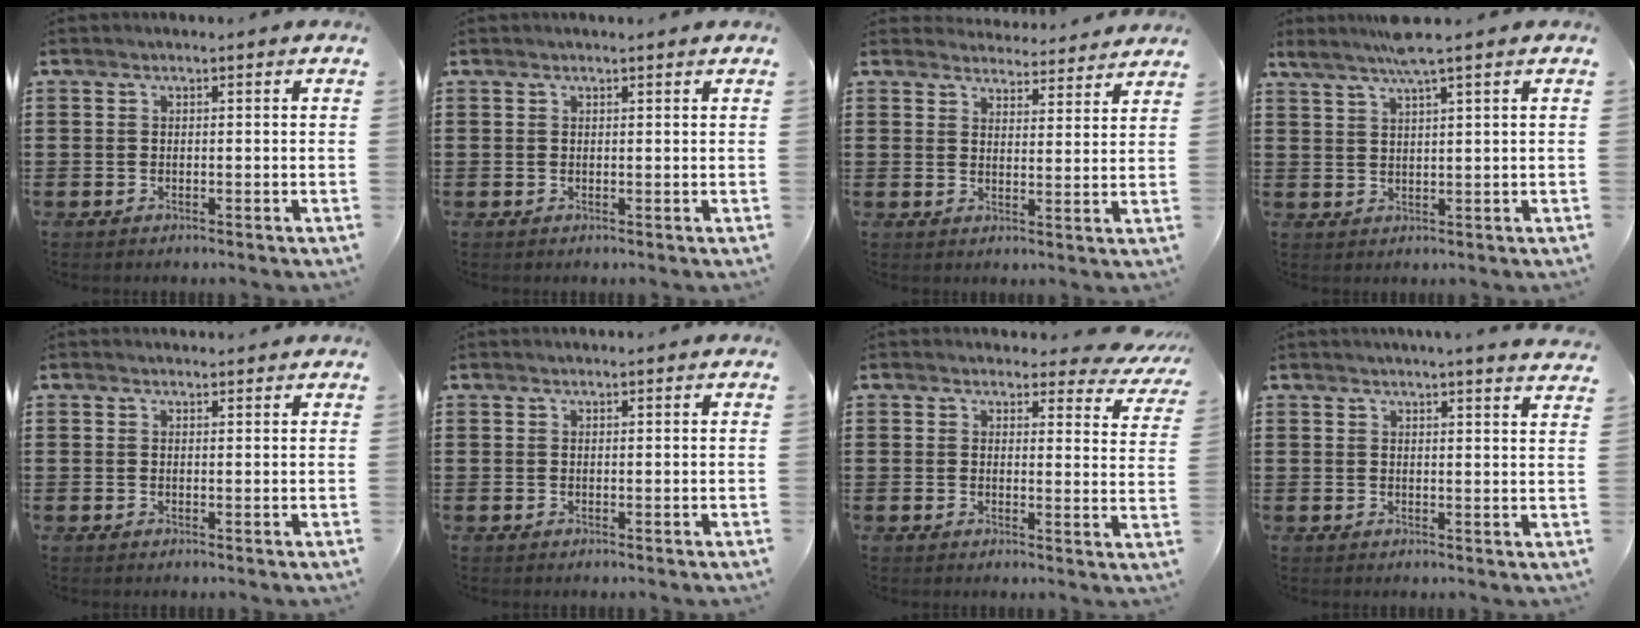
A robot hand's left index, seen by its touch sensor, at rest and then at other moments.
{"total": 0.6, "force": [0.5, 0.0, 0.3], "torque": [-0.006, -0.001, 0.010]}
{"total": 4.2, "force": [4.2, 0.2, 0.1], "torque": [-0.008, -0.025, 0.074]}
{"total": 4.5, "force": [3.3, -0.7, 2.9], "torque": [-0.063, -0.004, 0.059]}
{"total": 1.2, "force": [1.2, 0.1, 0.2], "torque": [-0.005, 0.001, 0.023]}
{"total": 0.7, "force": [0.7, -0.1, 0.2], "torque": [-0.006, -0.001, 0.014]}
{"total": 3.5, "force": [3.2, 0.9, 1.1], "torque": [-0.018, -0.014, 0.055]}
{"total": 2.9, "force": [2.8, -0.7, 0.5], "torque": [-0.016, -0.012, 0.051]}